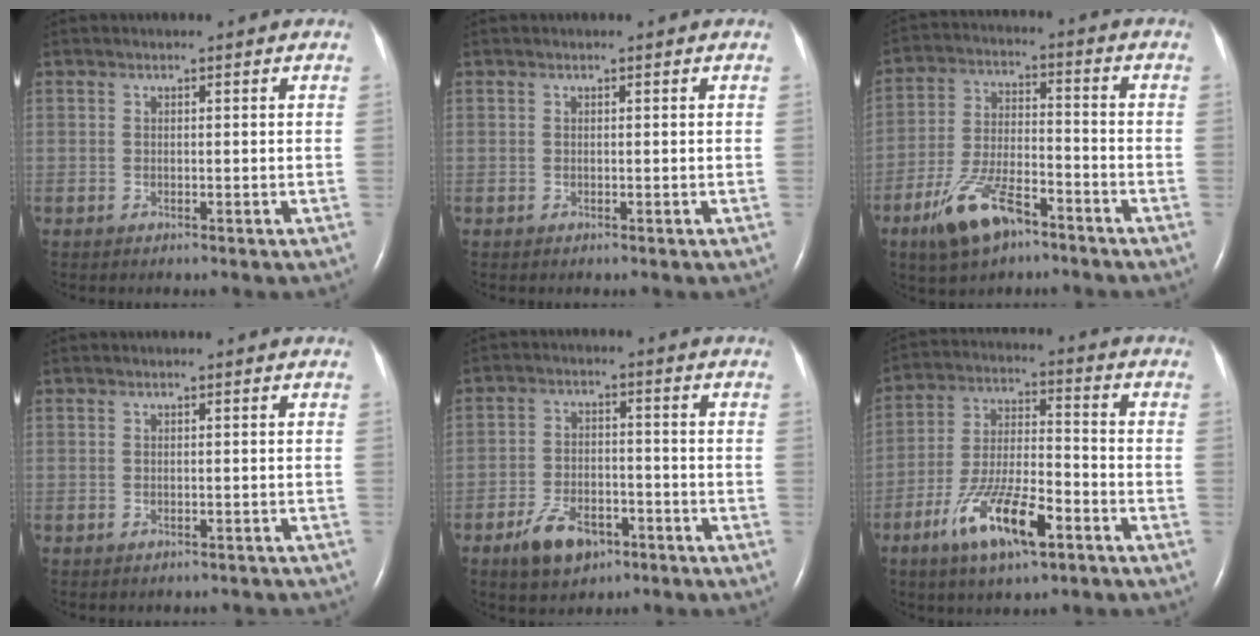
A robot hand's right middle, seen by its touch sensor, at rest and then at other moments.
{"total": 0.0}
{"total": 10.9, "force": [-7.0, 3.9, 7.5], "torque": [-0.157, -0.002, -0.127]}
{"total": 3.5, "force": [-3.1, 1.3, 1.0], "torque": [-0.014, 0.004, -0.031]}
{"total": 7.6, "force": [-4.6, 4.1, 4.5], "torque": [-0.087, -0.001, -0.073]}
{"total": 12.7, "force": [-6.8, 3.3, 10.3], "torque": [-0.205, -0.005, -0.119]}